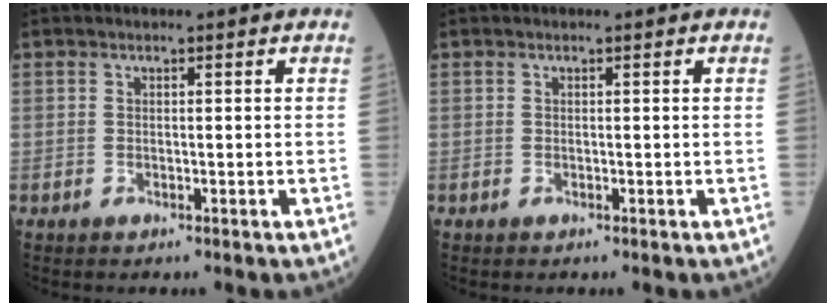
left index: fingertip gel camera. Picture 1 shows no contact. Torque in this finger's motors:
{"motor_torque": [0.01, -0.01, 0.00, 0.00]}